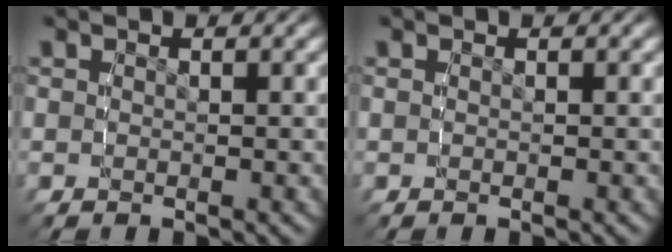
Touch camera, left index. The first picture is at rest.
{"total": 0.0}